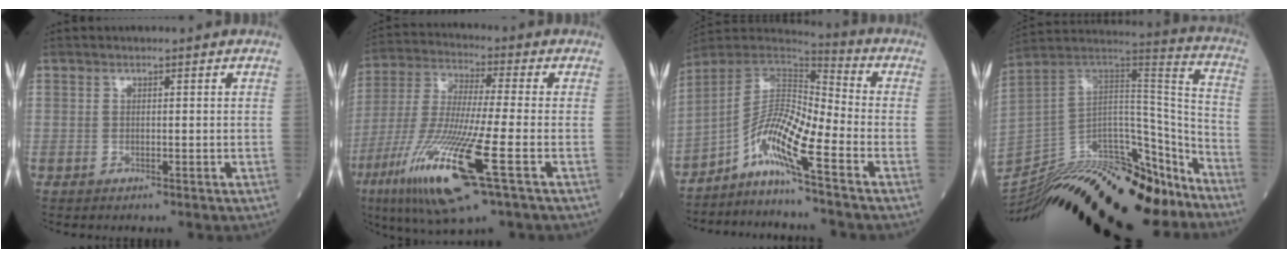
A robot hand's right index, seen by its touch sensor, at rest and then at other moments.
{"total": 18.2, "force": [-7.6, 1.3, 16.5], "torque": [-0.370, -0.042, -0.144]}
{"total": 10.4, "force": [-5.8, 0.6, 8.6], "torque": [-0.161, 0.012, -0.115]}
{"total": 28.8, "force": [-24.5, 6.8, 13.4], "torque": [-0.225, 0.017, -0.381]}